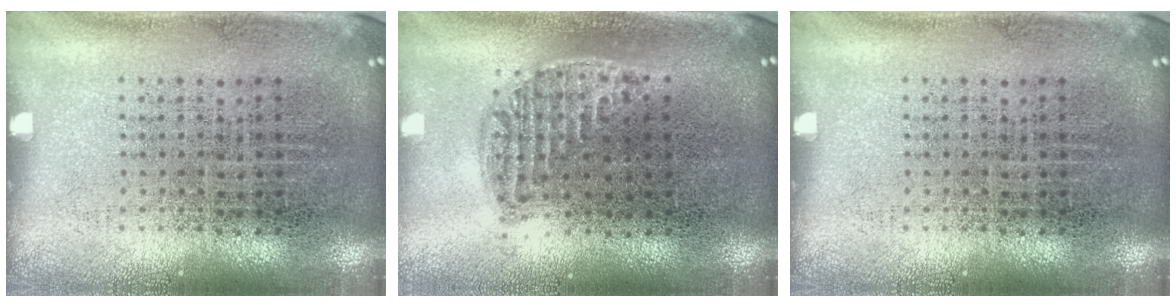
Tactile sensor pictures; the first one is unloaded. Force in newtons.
{"total": 1.2, "press": 1.1, "slide": 0.5}
{"total": 0.0}